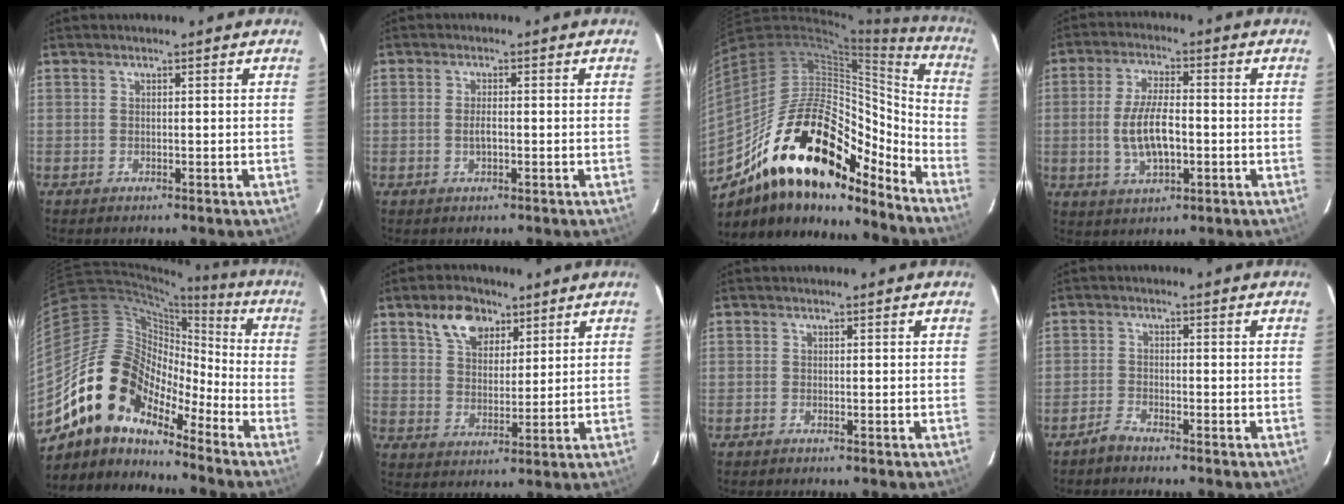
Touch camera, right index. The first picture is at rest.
{"total": 2.2, "force": [-0.4, 1.1, 1.9], "torque": [-0.037, 0.002, -0.007]}
{"total": 27.2, "force": [-18.1, 10.5, 17.3], "torque": [-0.288, 0.000, -0.298]}
{"total": 9.7, "force": [-1.4, 4.1, 8.6], "torque": [-0.172, -0.001, -0.022]}
{"total": 15.5, "force": [-11.4, 7.6, 7.3], "torque": [-0.130, 0.013, -0.225]}
{"total": 8.8, "force": [5.4, 5.2, 4.6], "torque": [-0.084, 0.020, 0.098]}
{"total": 0.0}
{"total": 2.2, "force": [-2.1, 0.3, 0.6], "torque": [-0.026, -0.001, -0.044]}